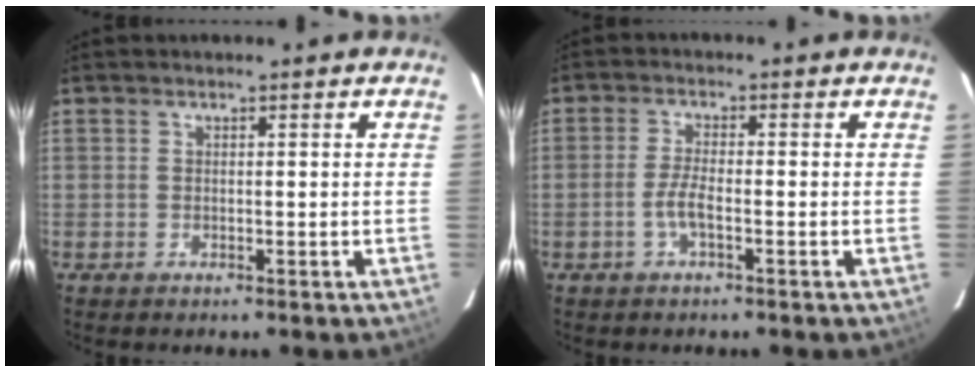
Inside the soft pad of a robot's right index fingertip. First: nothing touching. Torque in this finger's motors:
{"motor_torque": [0.62, -0.41, 0.40, 0.09]}